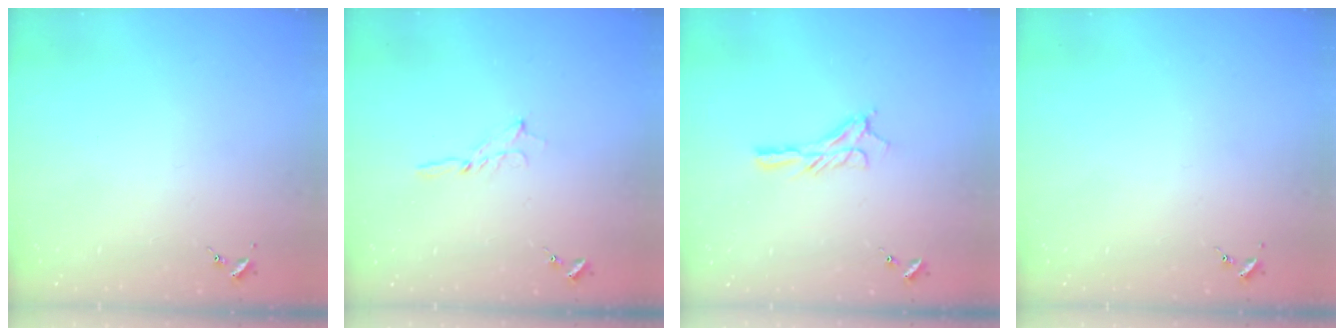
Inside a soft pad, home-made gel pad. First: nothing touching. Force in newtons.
{"total": 2.5, "press": 2.5, "slide": 0.2}
{"total": 9.5, "press": 9.5, "slide": 0.4}
{"total": 0.0}